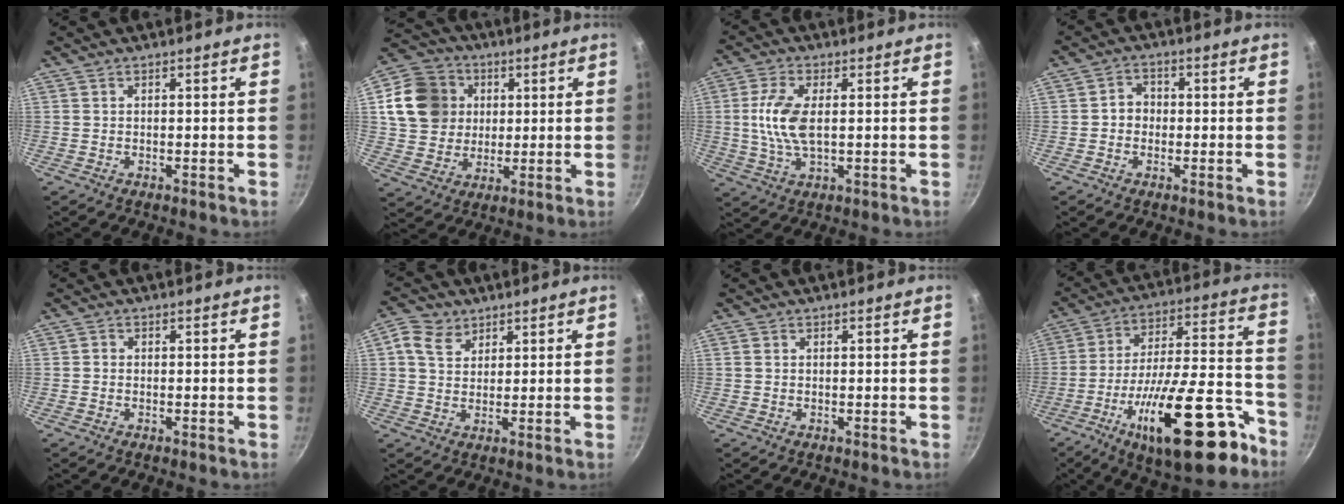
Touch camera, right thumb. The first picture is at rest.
{"total": 14.2, "force": [3.4, 12.4, 6.0], "torque": [-0.091, 0.010, 0.061]}
{"total": 8.7, "force": [0.8, 4.1, 7.7], "torque": [-0.160, 0.003, 0.013]}
{"total": 3.4, "force": [-0.4, 3.1, 1.5], "torque": [-0.003, 0.012, -0.012]}
{"total": 0.7, "force": [-0.2, 0.7, 0.2], "torque": [-0.003, 0.003, -0.005]}
{"total": 6.0, "force": [2.8, 4.5, 2.6], "torque": [-0.031, -0.004, 0.046]}
{"total": 0.7, "force": [0.1, 0.6, 0.3], "torque": [-0.004, 0.003, 0.000]}
{"total": 25.5, "force": [-13.3, 9.1, 19.7], "torque": [-0.266, 0.072, -0.205]}